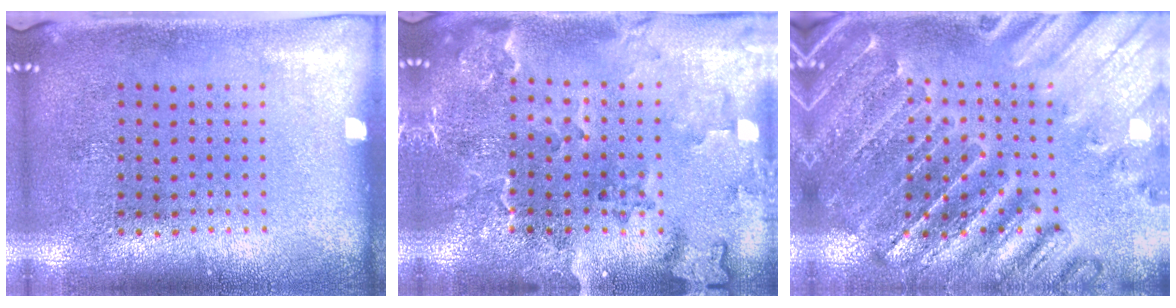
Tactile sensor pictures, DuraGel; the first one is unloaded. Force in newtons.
{"total": 2.3, "press": 2.2, "slide": 0.8}
{"total": 2.0, "press": 2.0, "slide": 0.1}